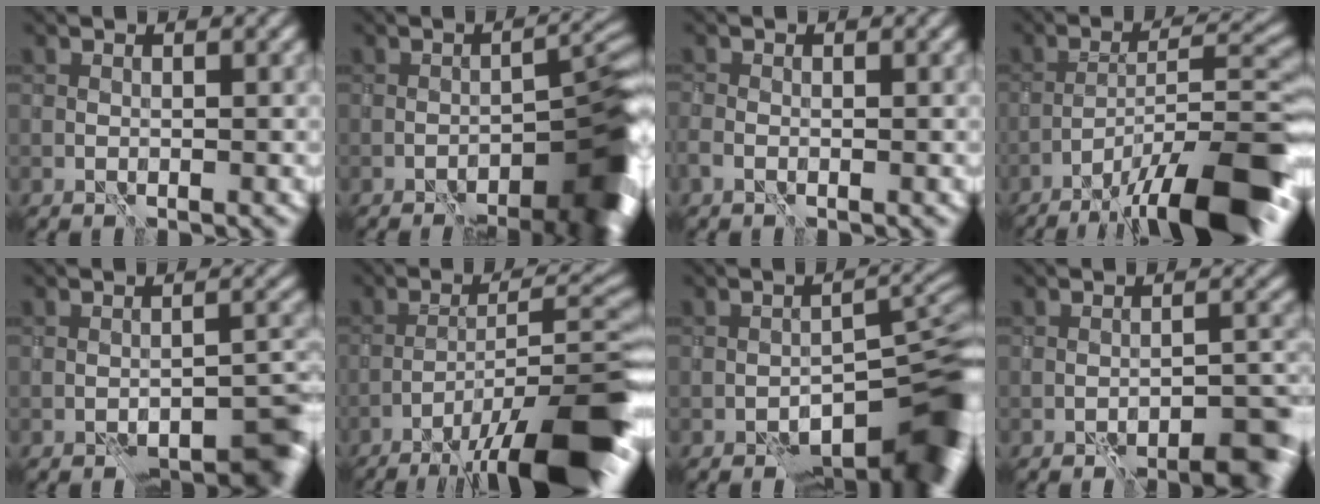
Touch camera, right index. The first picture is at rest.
{"total": 10.9, "force": [-6.8, 3.7, 7.7], "torque": [-0.070, 0.007, -0.086]}
{"total": 0.6, "force": [-0.5, 0.2, 0.3], "torque": [-0.012, -0.001, -0.009]}
{"total": 13.4, "force": [-9.2, 2.8, 9.3], "torque": [-0.146, 0.014, -0.148]}
{"total": 5.9, "force": [-4.7, 1.7, 3.1], "torque": [-0.031, 0.012, -0.059]}
{"total": 14.6, "force": [-9.6, 3.3, 10.5], "torque": [-0.171, 0.015, -0.144]}
{"total": 10.7, "force": [-6.9, 4.1, 7.1], "torque": [-0.067, -0.002, -0.097]}
{"total": 4.9, "force": [-4.0, 1.2, 2.7], "torque": [-0.030, 0.010, -0.049]}